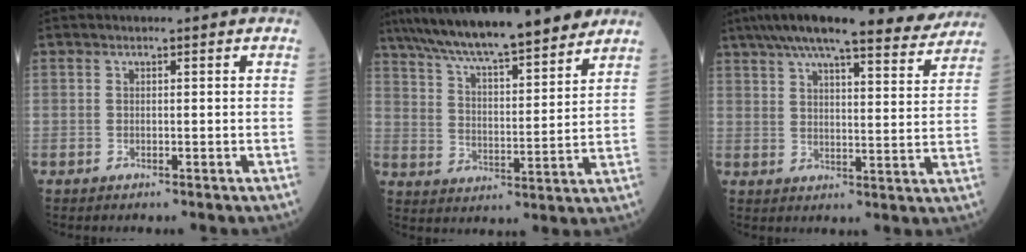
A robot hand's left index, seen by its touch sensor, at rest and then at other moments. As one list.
[{"total": 19.8, "force": [16.7, 2.5, 10.5], "torque": [-0.177, 0.021, 0.260]}, {"total": 21.7, "force": [18.5, 3.4, 10.9], "torque": [-0.174, 0.025, 0.244]}]